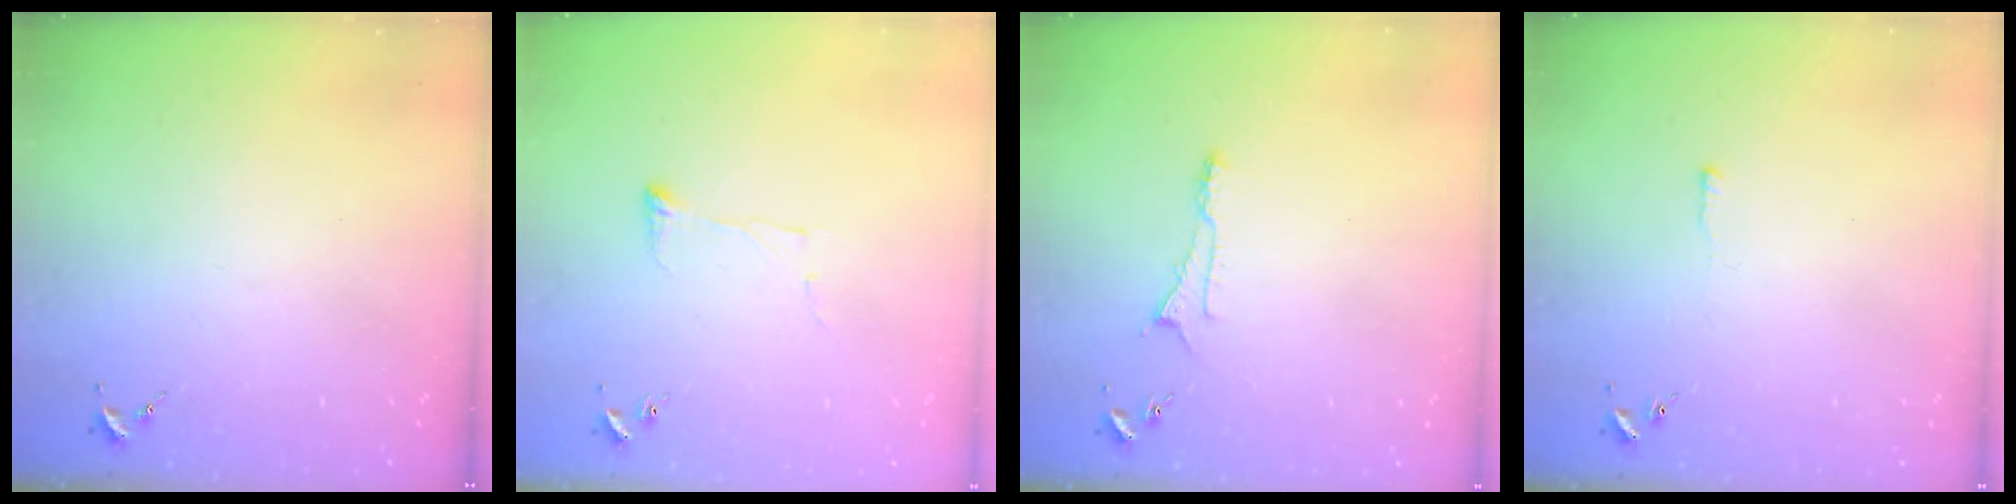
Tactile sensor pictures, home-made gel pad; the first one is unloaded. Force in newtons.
{"total": 5.8, "press": 5.8, "slide": 0.5}
{"total": 4.6, "press": 4.6, "slide": 0.6}
{"total": 2.9, "press": 2.9, "slide": 0.5}